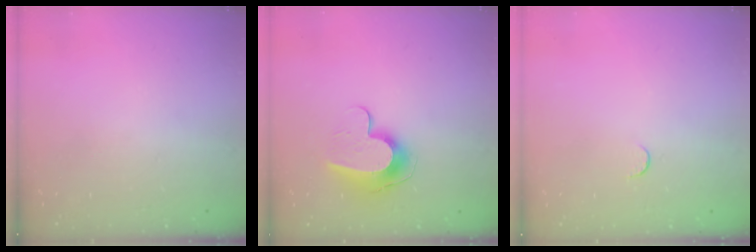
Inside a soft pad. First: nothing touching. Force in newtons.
{"total": 10.6, "press": 10.6, "slide": 0.5}
{"total": 3.2, "press": 3.2, "slide": 0.3}